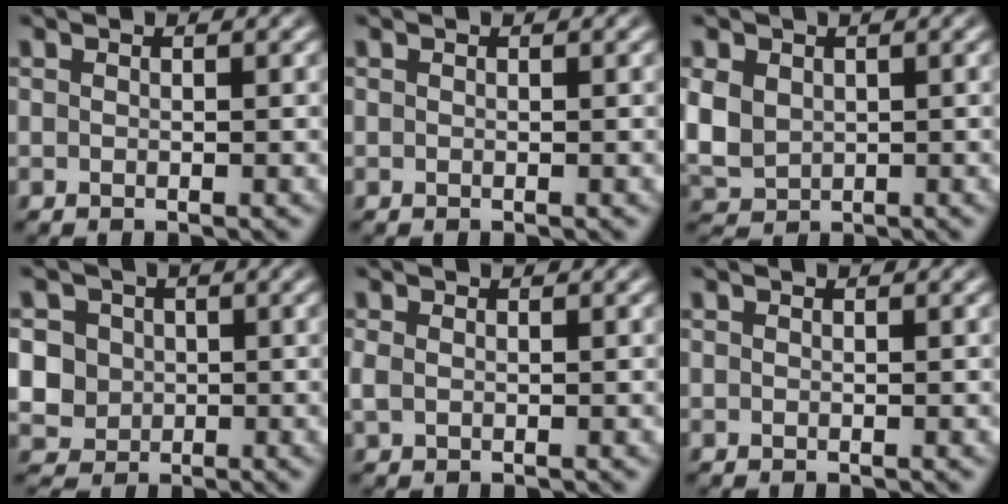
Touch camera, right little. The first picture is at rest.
{"total": 0.0}
{"total": 5.7, "force": [-0.3, 5.1, 2.4], "torque": [-0.080, -0.028, 0.010]}
{"total": 8.5, "force": [-0.6, 8.0, 2.9], "torque": [-0.083, -0.034, -0.006]}
{"total": 1.0, "force": [0.0, 0.7, 0.7], "torque": [-0.024, -0.010, 0.010]}
{"total": 0.0}